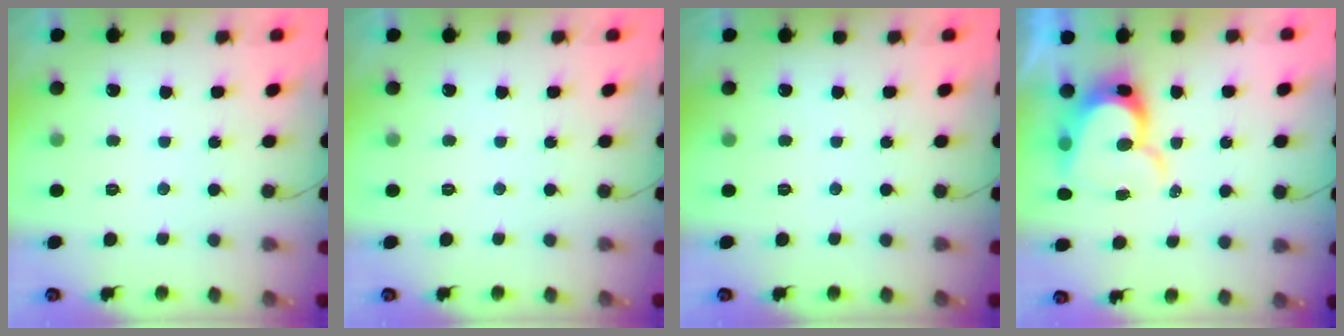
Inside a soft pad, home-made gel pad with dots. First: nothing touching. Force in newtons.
{"total": 0.0}
{"total": 0.0}
{"total": 11.9, "press": 11.8, "slide": 1.1}